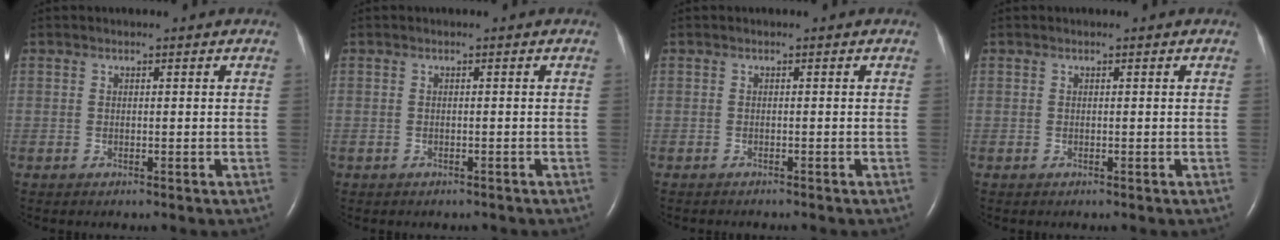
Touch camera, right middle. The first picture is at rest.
{"total": 1.1, "force": [-0.9, 0.6, 0.1], "torque": [-0.010, 0.001, -0.011]}
{"total": 2.7, "force": [-2.4, 0.4, 1.1], "torque": [-0.019, -0.004, -0.026]}
{"total": 0.0}